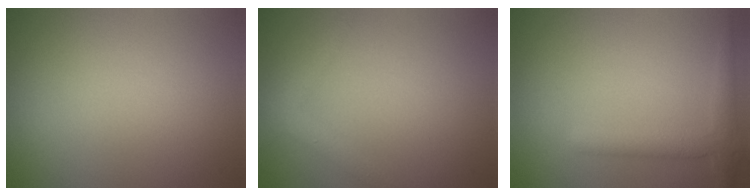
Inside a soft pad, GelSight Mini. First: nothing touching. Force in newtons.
{"total": 2.2, "press": 2.2, "slide": 0.0}
{"total": 2.6, "press": 2.6, "slide": 0.2}